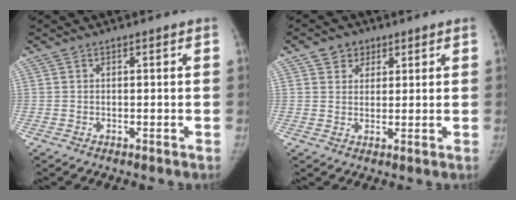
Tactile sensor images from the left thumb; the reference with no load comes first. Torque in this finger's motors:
{"motor_torque": [-0.02, -0.02, 0.43, -0.38, 0.03]}